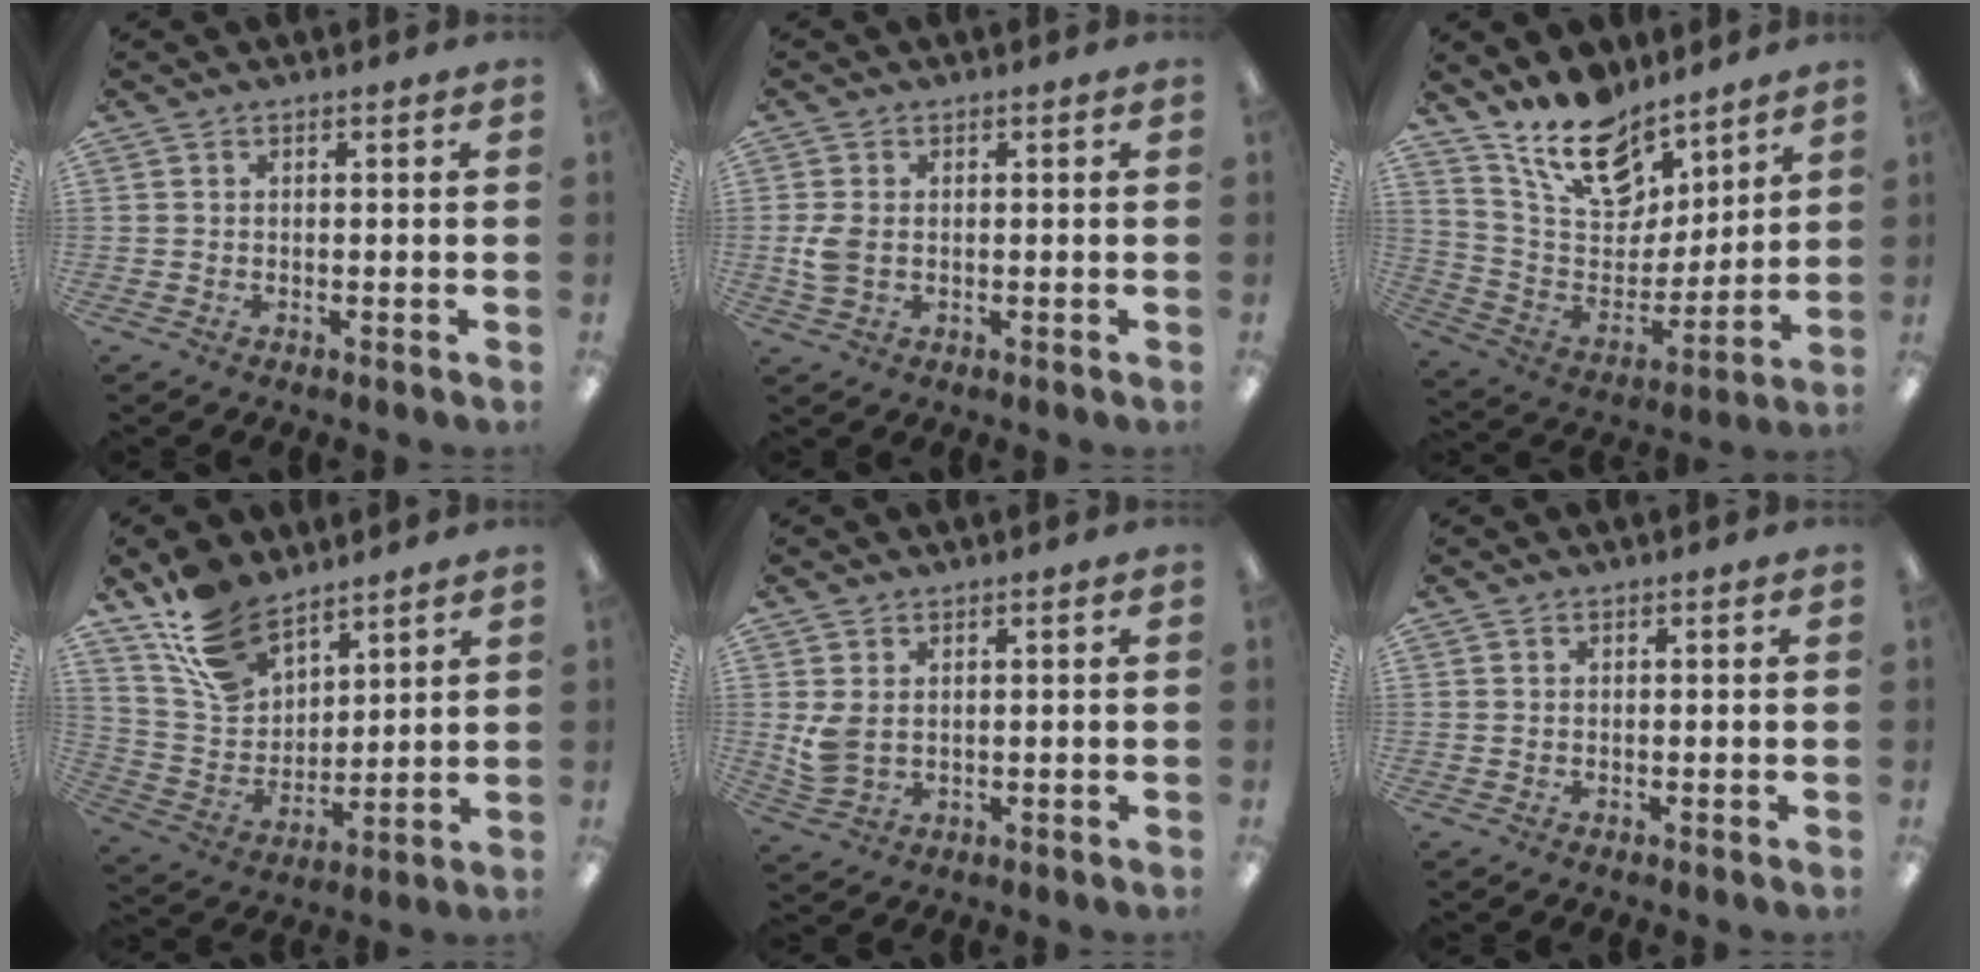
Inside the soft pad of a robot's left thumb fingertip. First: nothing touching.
{"total": 4.2, "force": [-0.1, 2.7, 3.2], "torque": [-0.071, -0.003, -0.008]}
{"total": 17.3, "force": [13.2, 8.6, 7.3], "torque": [-0.148, -0.080, 0.243]}
{"total": 14.2, "force": [10.8, 7.7, 5.3], "torque": [-0.123, -0.054, 0.212]}
{"total": 4.9, "force": [1.4, 3.2, 3.4], "torque": [-0.072, -0.004, 0.025]}
{"total": 0.0}